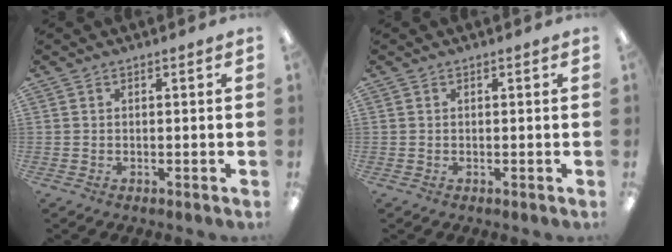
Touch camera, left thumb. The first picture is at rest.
{"total": 0.0}